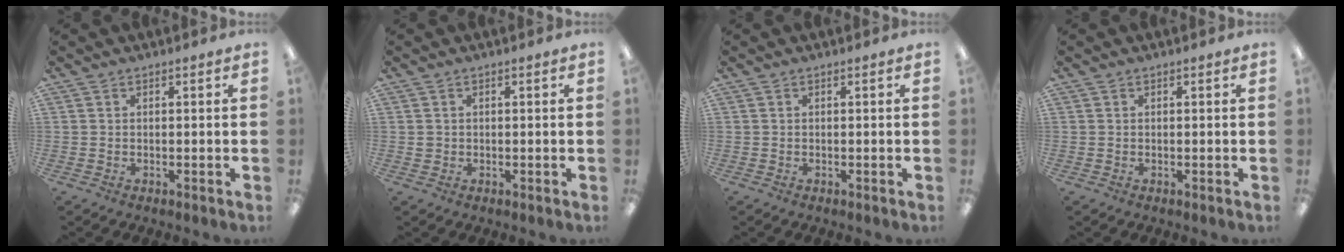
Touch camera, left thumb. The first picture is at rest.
{"total": 1.0, "force": [0.0, 1.0, 0.2], "torque": [-0.005, 0.005, -0.001]}
{"total": 0.0}
{"total": 0.0}